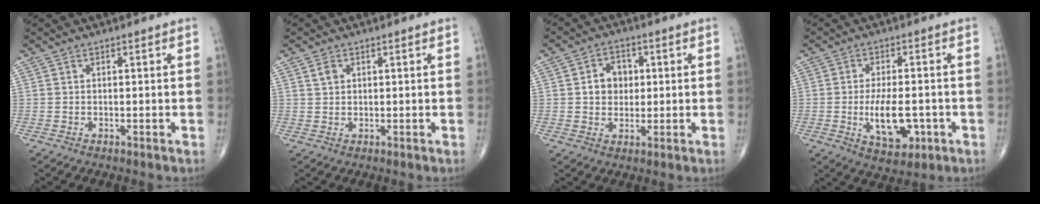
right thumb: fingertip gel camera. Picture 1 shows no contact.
{"total": 1.7, "force": [0.8, 1.2, 0.9], "torque": [-0.013, 0.000, 0.016]}
{"total": 6.0, "force": [0.8, 5.0, 3.3], "torque": [-0.027, 0.006, 0.009]}
{"total": 9.1, "force": [-2.1, 4.4, 7.7], "torque": [-0.118, 0.001, -0.024]}